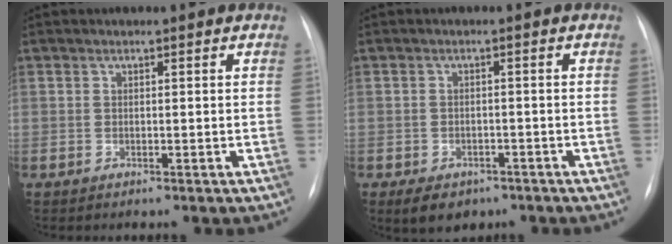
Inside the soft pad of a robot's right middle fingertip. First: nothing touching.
{"total": 5.9, "force": [-4.0, 3.8, 2.3], "torque": [-0.031, 0.003, -0.050]}